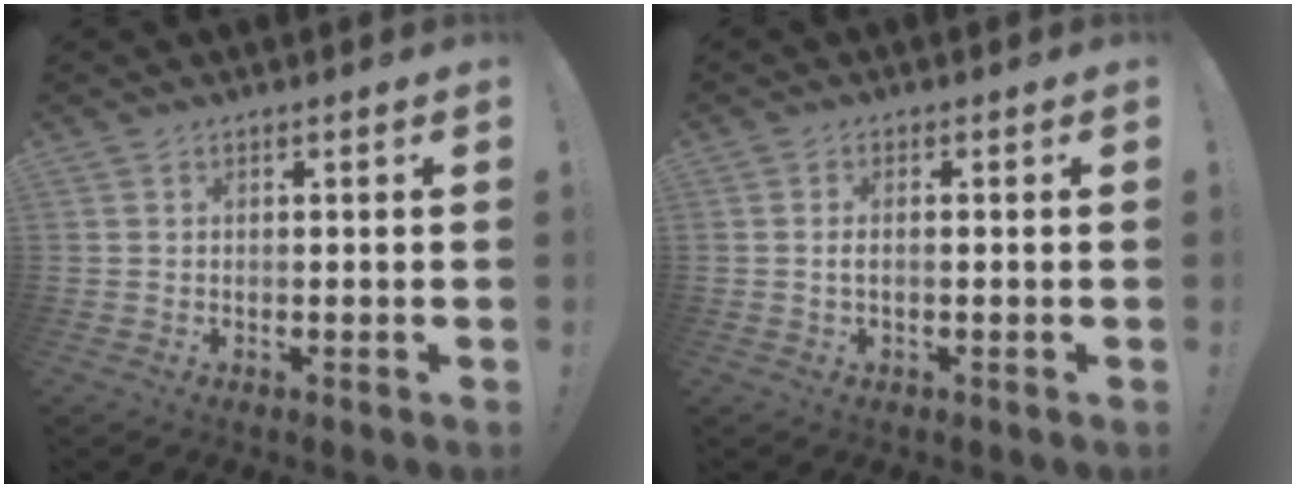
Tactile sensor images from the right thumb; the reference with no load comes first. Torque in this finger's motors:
{"motor_torque": [-0.18, -0.36, -0.01, 0.17, 0.06]}